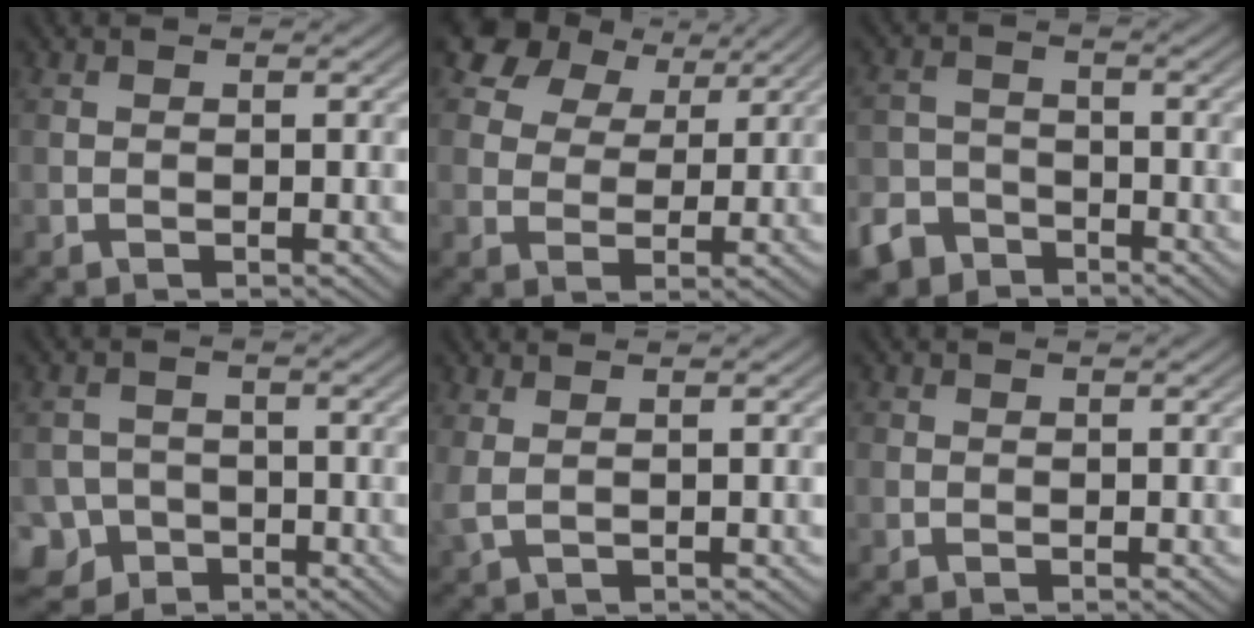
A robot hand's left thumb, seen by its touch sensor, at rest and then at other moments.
{"total": 9.1, "force": [6.0, 5.5, 3.9], "torque": [-0.095, 0.008, 0.108]}
{"total": 5.4, "force": [-3.9, 3.3, 1.5], "torque": [-0.033, -0.005, -0.084]}
{"total": 6.2, "force": [-3.5, 4.9, 1.5], "torque": [-0.026, -0.010, -0.075]}
{"total": 2.0, "force": [1.0, 0.6, 1.7], "torque": [-0.046, 0.003, 0.020]}
{"total": 0.7, "force": [0.0, 0.7, 0.1], "torque": [0.000, -0.002, -0.004]}